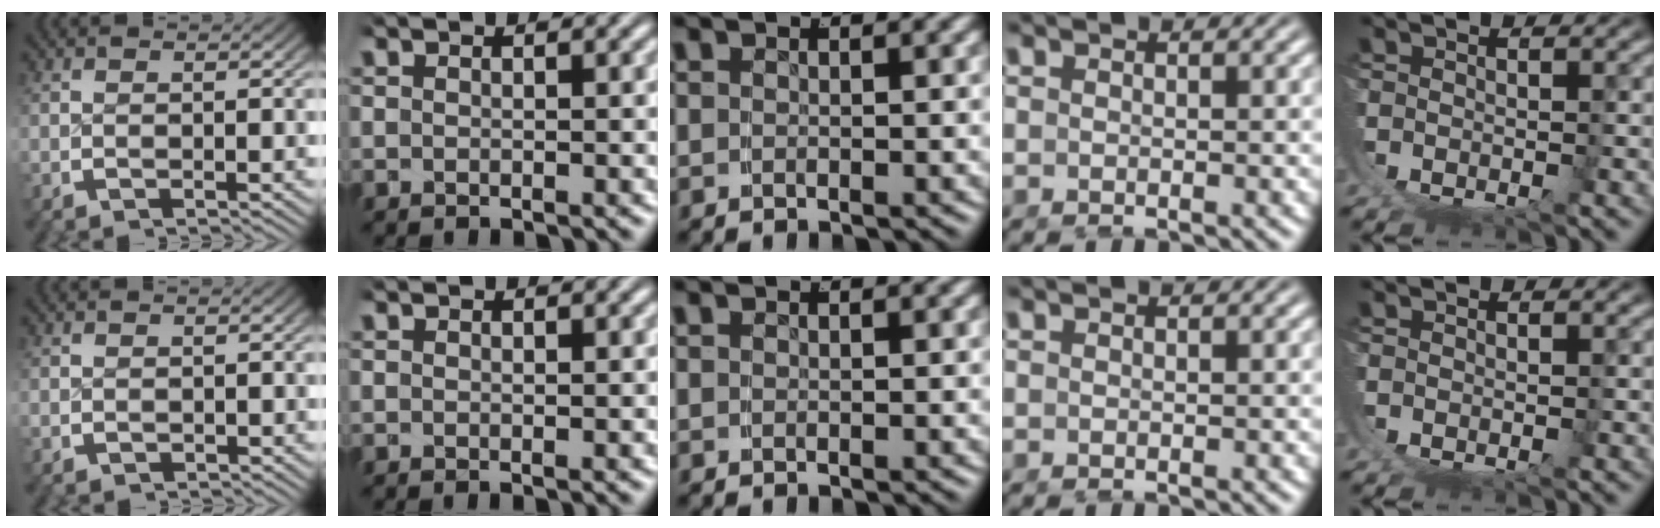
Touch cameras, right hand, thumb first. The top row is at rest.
{"thumb": {"total": 0.5, "force": [0.0, 0.0, -0.5], "torque": [0.010, 0.002, -0.001]}, "index": {"total": 0.8, "force": [0.8, -0.1, -0.1], "torque": [0.004, 0.008, 0.010]}}